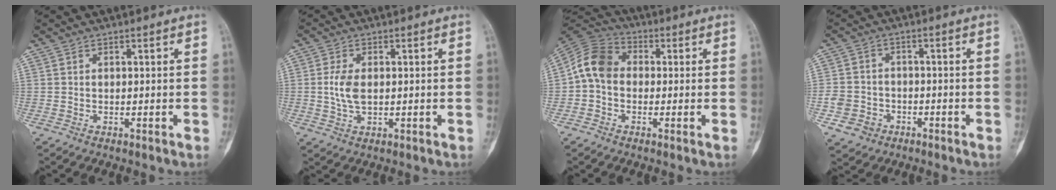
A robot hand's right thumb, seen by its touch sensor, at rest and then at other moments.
{"total": 4.8, "force": [0.3, 2.6, 4.0], "torque": [-0.090, -0.002, 0.005]}
{"total": 9.2, "force": [-0.2, 7.2, 5.8], "torque": [-0.100, 0.027, -0.022]}
{"total": 6.1, "force": [-2.5, 5.2, 1.8], "torque": [-0.017, 0.021, -0.038]}